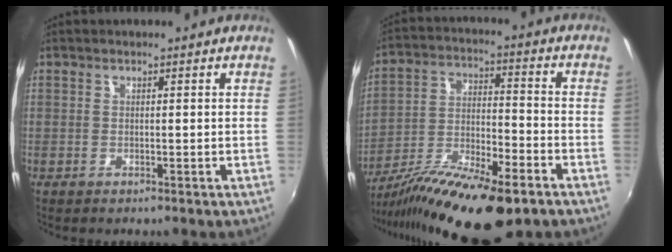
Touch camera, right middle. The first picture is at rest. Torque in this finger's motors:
{"motor_torque": [1.11, -1.03, 0.54, 0.21]}